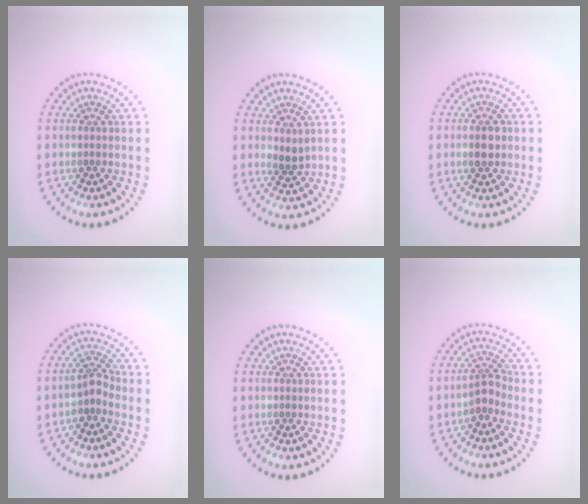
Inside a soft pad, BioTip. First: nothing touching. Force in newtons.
{"total": 1.2, "press": 0.9, "slide": 0.7}
{"total": 2.3, "press": 2.3, "slide": 0.1}
{"total": 2.0, "press": 1.4, "slide": 1.4}
{"total": 0.0}
{"total": 2.1, "press": 1.6, "slide": 1.4}